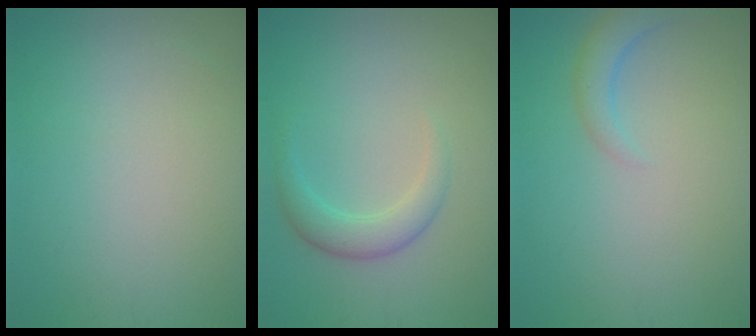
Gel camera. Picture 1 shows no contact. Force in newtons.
{"total": 2.5, "press": 2.5, "slide": 0.1}
{"total": 2.3, "press": 2.3, "slide": 0.3}